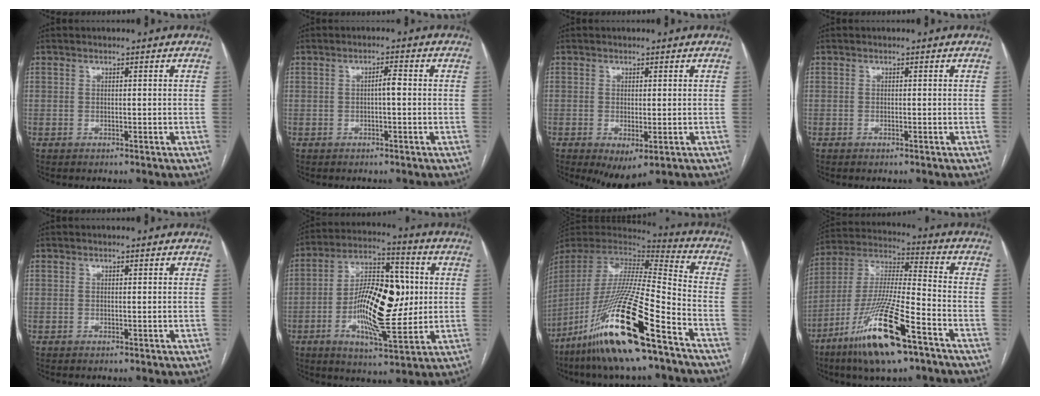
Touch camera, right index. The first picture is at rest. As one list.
[{"total": 1.8, "force": [-0.1, 0.3, 1.8], "torque": [-0.029, 0.005, -0.001]}, {"total": 4.4, "force": [-1.8, 1.6, 3.7], "torque": [-0.053, -0.015, -0.013]}, {"total": 0.0}, {"total": 0.0}, {"total": 16.8, "force": [-0.8, 5.5, 15.9], "torque": [-0.282, 0.015, -0.014]}, {"total": 25.4, "force": [-15.1, 1.9, 20.3], "torque": [-0.425, -0.059, -0.287]}, {"total": 18.5, "force": [-10.3, 2.2, 15.1], "torque": [-0.330, -0.042, -0.189]}]